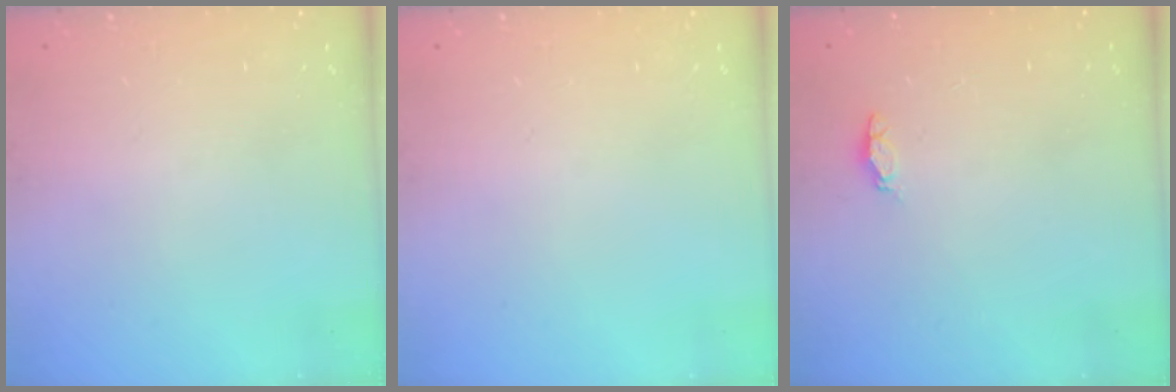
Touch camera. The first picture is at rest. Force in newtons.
{"total": 0.0}
{"total": 3.3, "press": 3.2, "slide": 0.6}